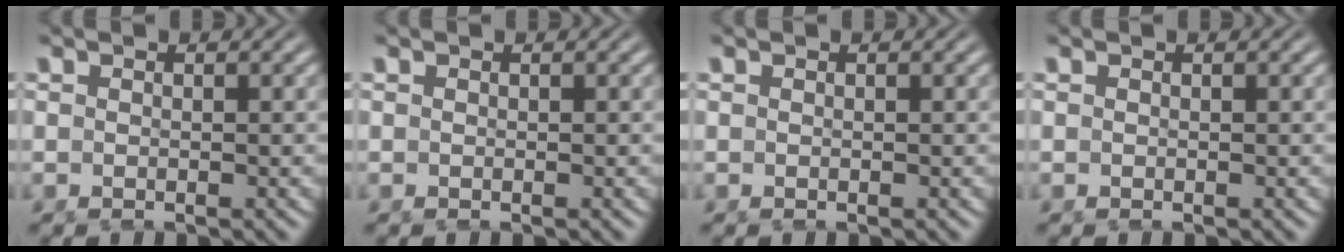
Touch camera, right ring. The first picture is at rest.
{"total": 0.0}
{"total": 0.0}
{"total": 0.0}